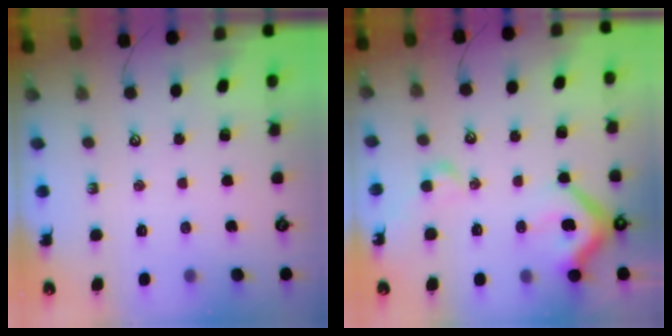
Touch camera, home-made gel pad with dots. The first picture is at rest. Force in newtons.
{"total": 10.9, "press": 10.7, "slide": 1.7}